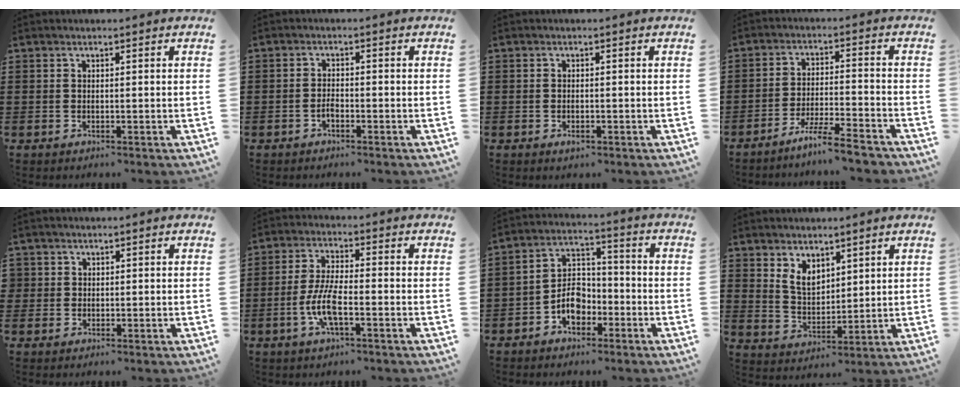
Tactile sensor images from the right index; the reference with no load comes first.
{"total": 1.5, "force": [-0.9, 0.6, 1.1], "torque": [-0.023, -0.004, -0.014]}
{"total": 1.0, "force": [-0.4, 0.3, 0.8], "torque": [-0.018, -0.006, -0.005]}
{"total": 6.3, "force": [-5.6, -0.3, 2.9], "torque": [-0.062, -0.011, -0.108]}
{"total": 1.3, "force": [0.4, 1.2, 0.1], "torque": [-0.006, 0.005, 0.007]}
{"total": 6.8, "force": [-2.3, 1.7, 6.2], "torque": [-0.146, -0.016, -0.048]}
{"total": 6.1, "force": [-2.9, 4.1, 3.5], "torque": [-0.064, 0.010, -0.055]}
{"total": 4.8, "force": [3.2, 2.9, 2.2], "torque": [-0.055, 0.003, 0.060]}